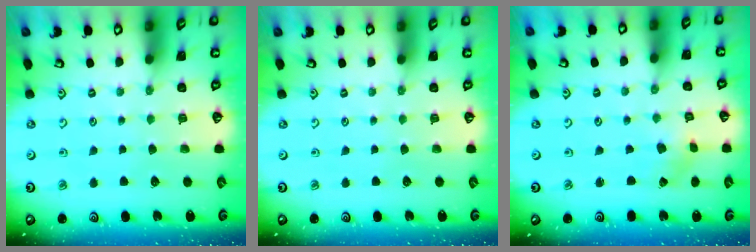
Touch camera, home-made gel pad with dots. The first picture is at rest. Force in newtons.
{"total": 0.0}
{"total": 1.0, "press": 1.0, "slide": 0.2}